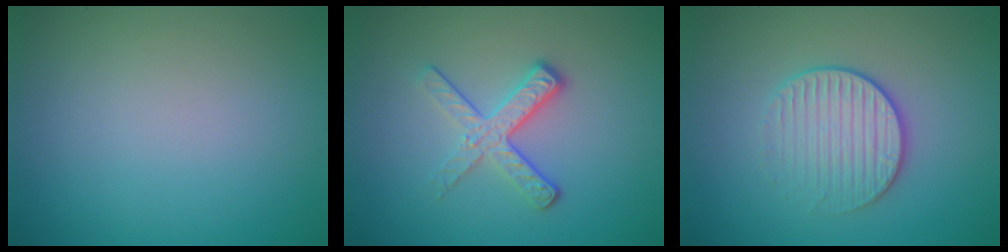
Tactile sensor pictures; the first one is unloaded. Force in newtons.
{"total": 3.6, "press": 2.6, "slide": 2.5}
{"total": 3.2, "press": 2.9, "slide": 1.5}